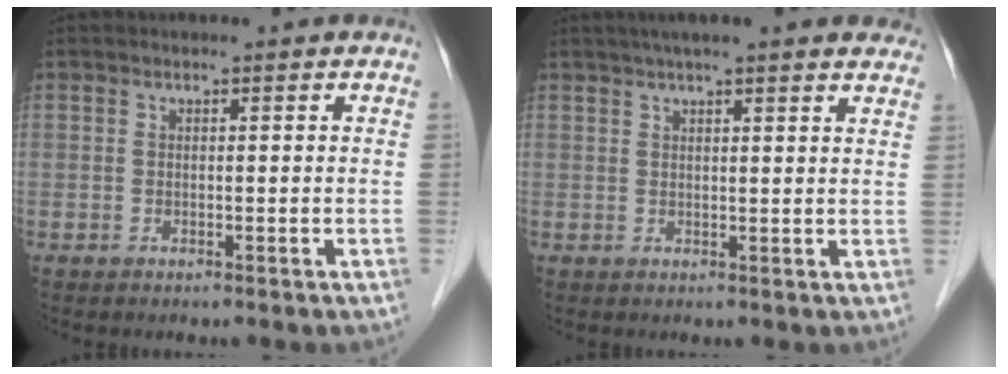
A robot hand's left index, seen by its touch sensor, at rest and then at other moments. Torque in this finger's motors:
{"motor_torque": [0.39, -0.91, 0.62, 0.17]}